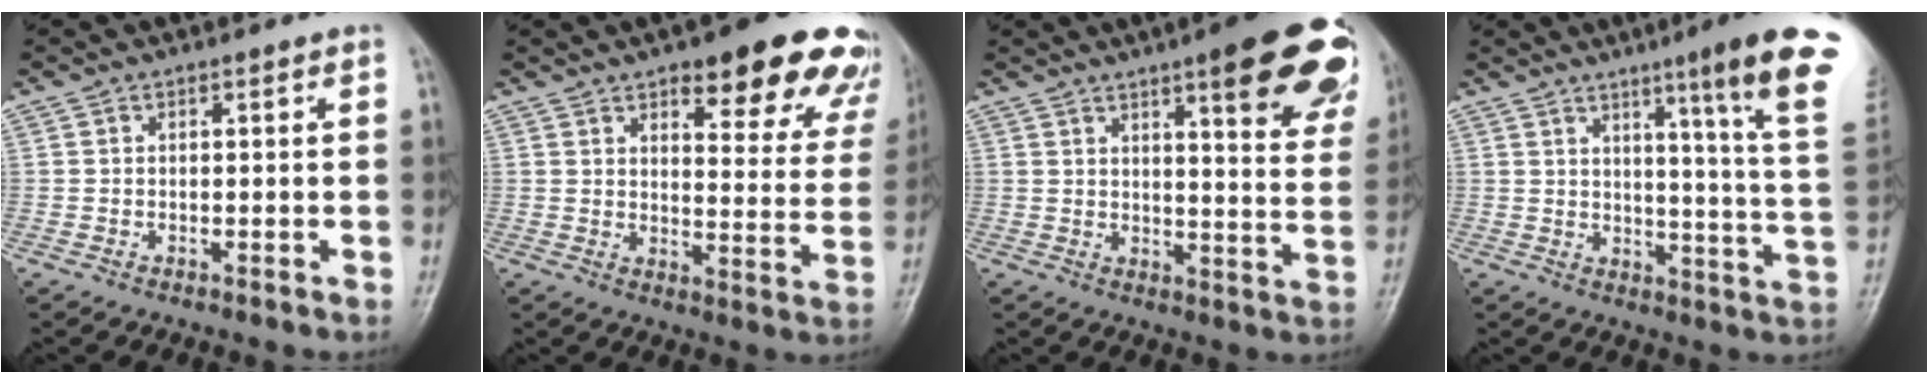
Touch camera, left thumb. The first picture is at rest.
{"total": 20.6, "force": [13.7, 7.0, 13.7], "torque": [-0.117, -0.055, 0.160]}
{"total": 19.9, "force": [11.1, 4.6, 15.9], "torque": [-0.170, -0.040, 0.132]}
{"total": 18.1, "force": [10.2, 0.0, 15.0], "torque": [-0.183, -0.065, 0.122]}